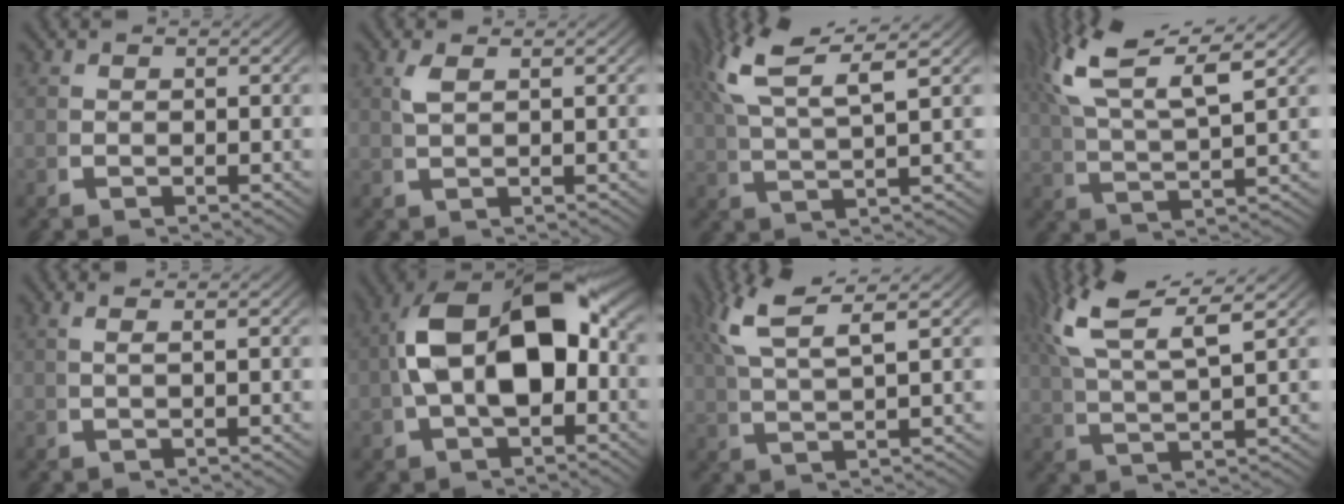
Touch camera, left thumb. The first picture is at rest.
{"total": 1.5, "force": [1.1, 0.0, 1.1], "torque": [-0.024, 0.005, 0.026]}
{"total": 7.9, "force": [4.2, 3.3, 5.8], "torque": [-0.119, 0.001, 0.073]}
{"total": 9.9, "force": [4.5, 5.2, 7.2], "torque": [-0.141, 0.000, 0.074]}
{"total": 1.3, "force": [0.7, -0.4, 1.0], "torque": [-0.021, 0.005, 0.016]}
{"total": 14.1, "force": [0.9, 8.5, 11.2], "torque": [-0.203, -0.008, 0.017]}
{"total": 6.7, "force": [4.0, 2.3, 4.8], "torque": [-0.097, 0.009, 0.070]}
{"total": 8.7, "force": [4.4, 4.0, 6.3], "torque": [-0.126, 0.000, 0.074]}